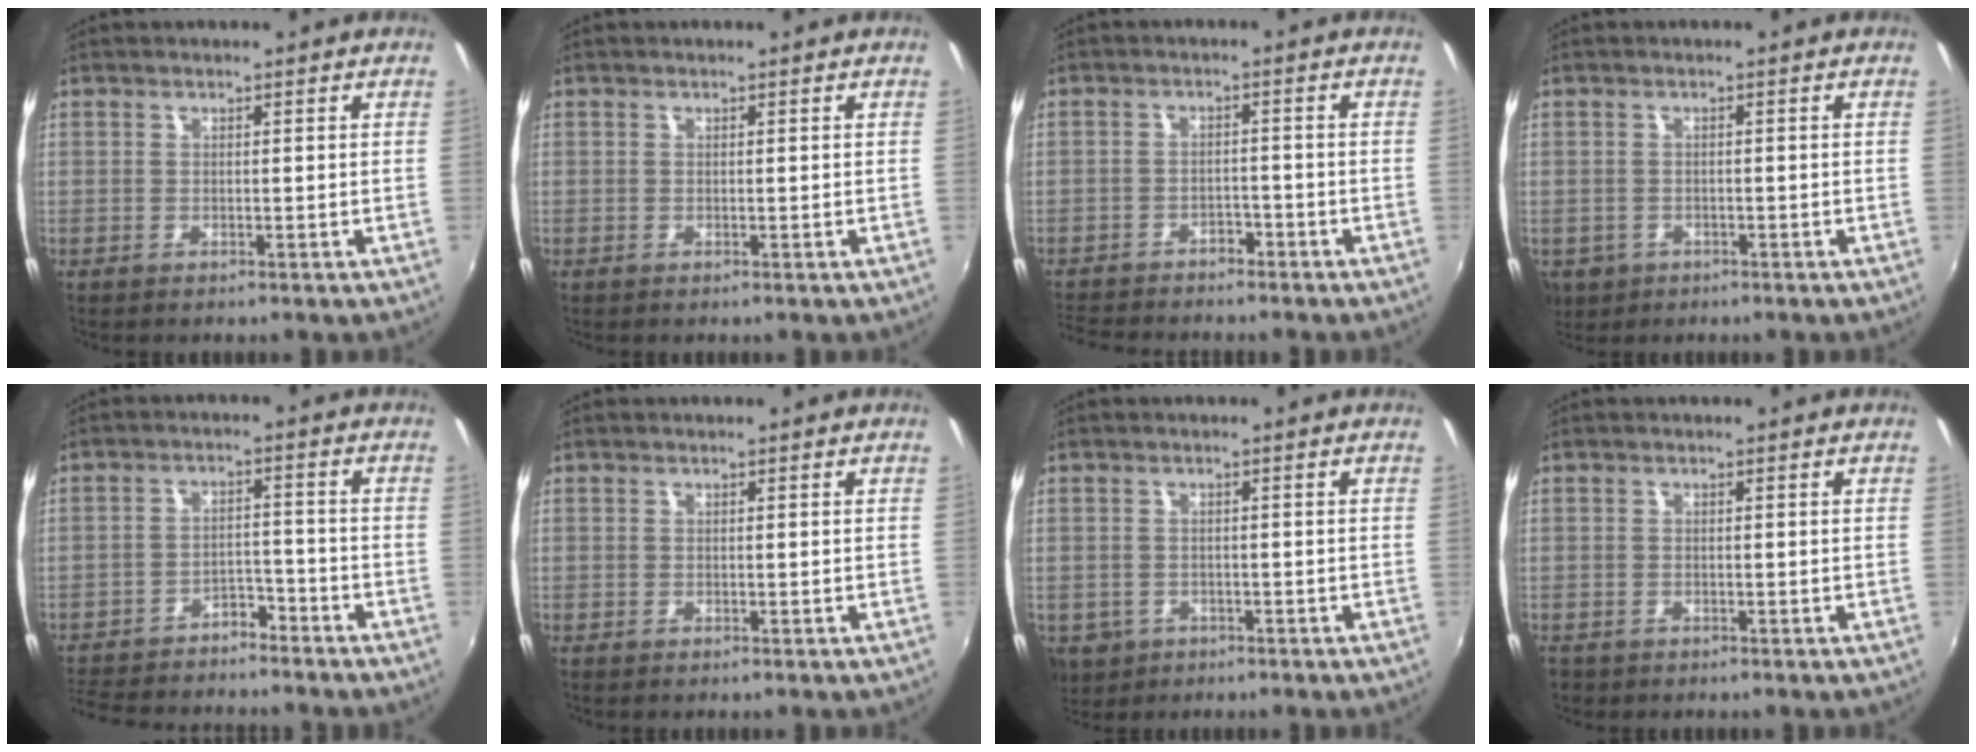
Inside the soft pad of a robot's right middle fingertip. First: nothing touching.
{"total": 0.0}
{"total": 8.5, "force": [-7.6, 3.0, 2.3], "torque": [-0.071, -0.006, -0.120]}
{"total": 5.8, "force": [-2.3, 4.8, 2.4], "torque": [-0.061, -0.012, -0.030]}
{"total": 13.2, "force": [-11.3, 4.8, 4.8], "torque": [-0.119, 0.017, -0.172]}
{"total": 0.0}
{"total": 6.6, "force": [-2.5, 5.6, 2.6], "torque": [-0.067, -0.014, -0.030]}
{"total": 1.5, "force": [-1.0, 1.0, 0.3], "torque": [-0.011, -0.004, -0.017]}